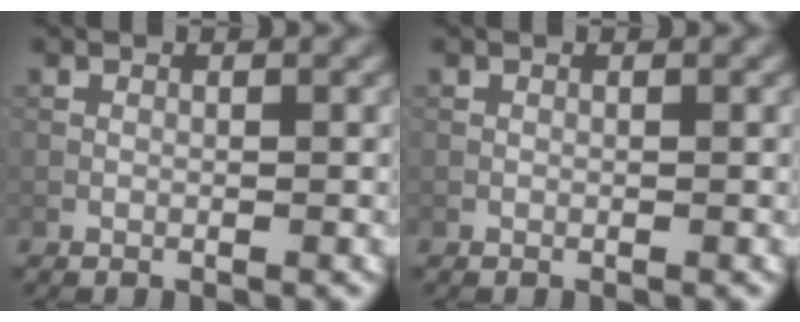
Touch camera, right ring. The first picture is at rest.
{"total": 0.0}